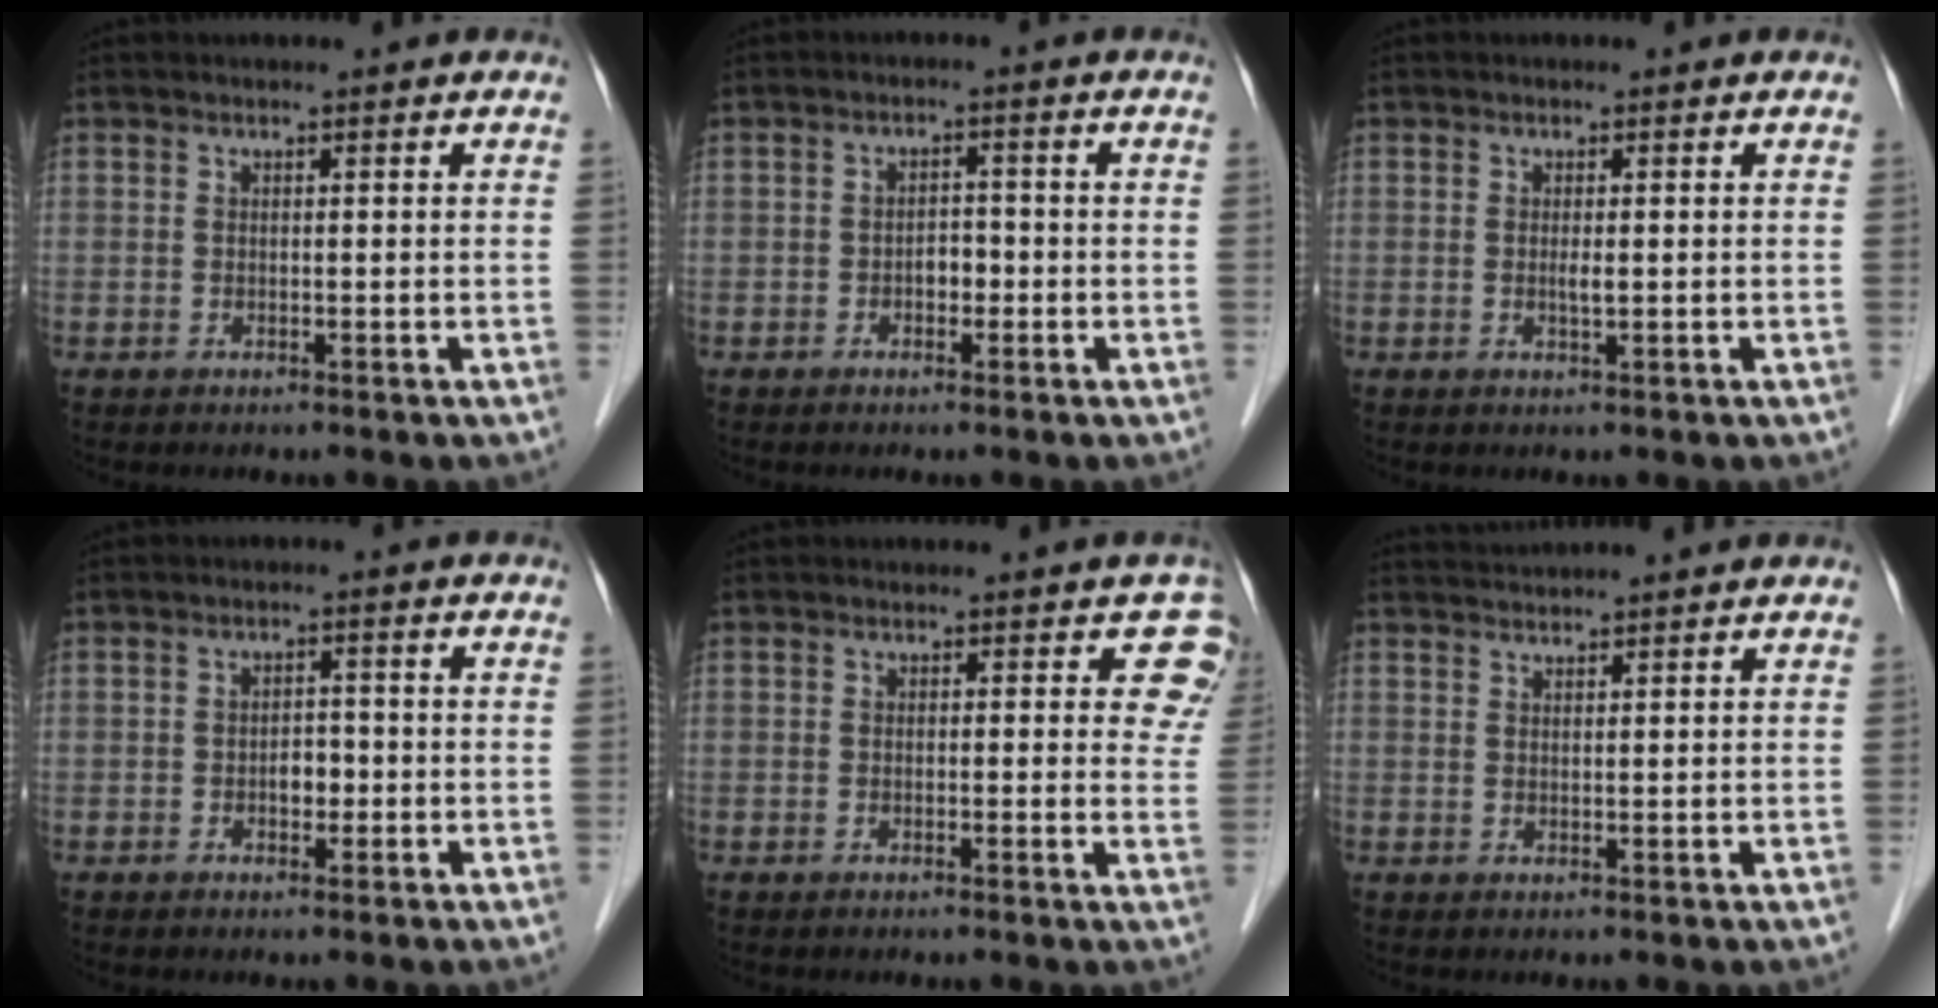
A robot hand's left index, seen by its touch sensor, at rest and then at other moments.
{"total": 2.3, "force": [-1.0, 1.4, 1.5], "torque": [-0.017, 0.005, -0.016]}
{"total": 1.1, "force": [-0.2, 0.2, 1.0], "torque": [-0.020, -0.006, -0.002]}
{"total": 2.3, "force": [-0.9, 1.4, 1.6], "torque": [-0.021, 0.004, -0.012]}
{"total": 4.7, "force": [3.3, 2.9, 1.5], "torque": [0.017, -0.017, 0.010]}
{"total": 5.2, "force": [5.0, -0.2, 1.4], "torque": [-0.023, 0.031, 0.076]}